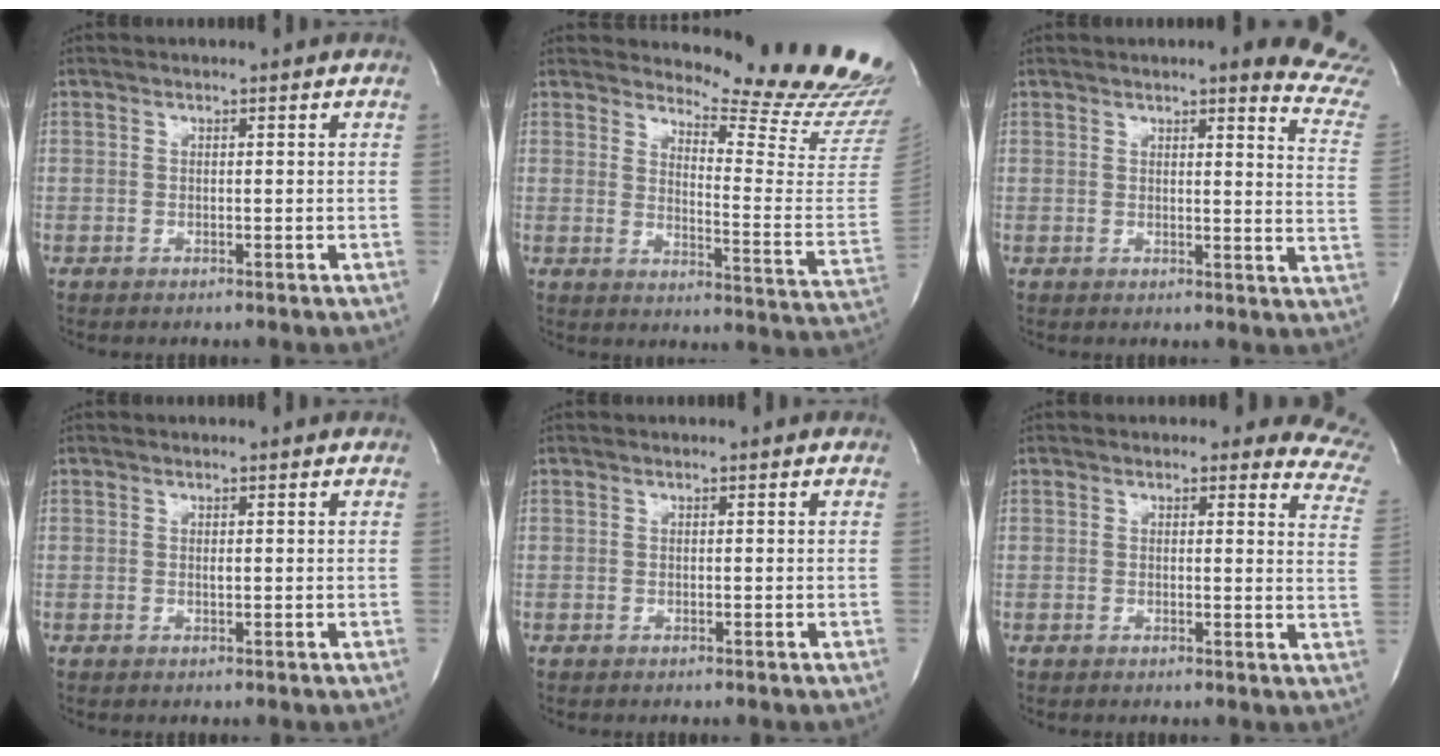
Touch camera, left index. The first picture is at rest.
{"total": 18.0, "force": [17.4, 0.9, 4.8], "torque": [-0.065, -0.158, 0.192]}
{"total": 11.8, "force": [10.5, 0.7, 5.4], "torque": [-0.041, -0.072, 0.080]}
{"total": 0.5, "force": [-0.5, 0.1, 0.1], "torque": [-0.009, -0.011, -0.009]}
{"total": 0.0}
{"total": 8.6, "force": [7.6, 3.2, 2.5], "torque": [0.011, -0.044, 0.034]}